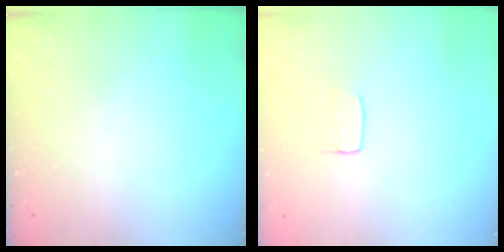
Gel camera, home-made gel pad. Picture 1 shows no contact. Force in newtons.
{"total": 4.1, "press": 4.1, "slide": 0.3}